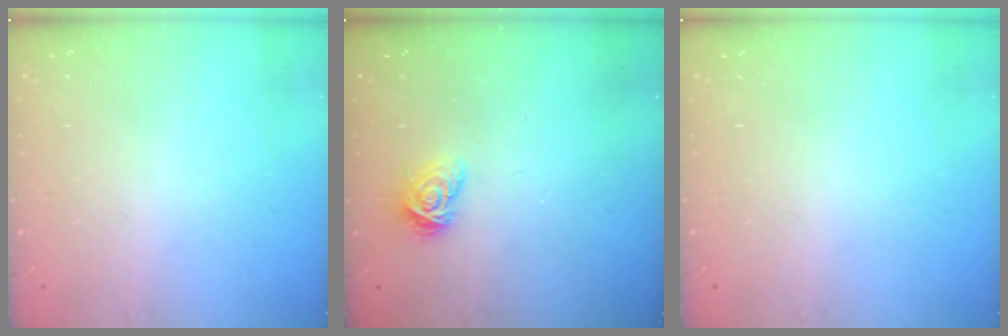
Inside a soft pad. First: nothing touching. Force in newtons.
{"total": 5.6, "press": 5.6, "slide": 0.1}
{"total": 0.0}